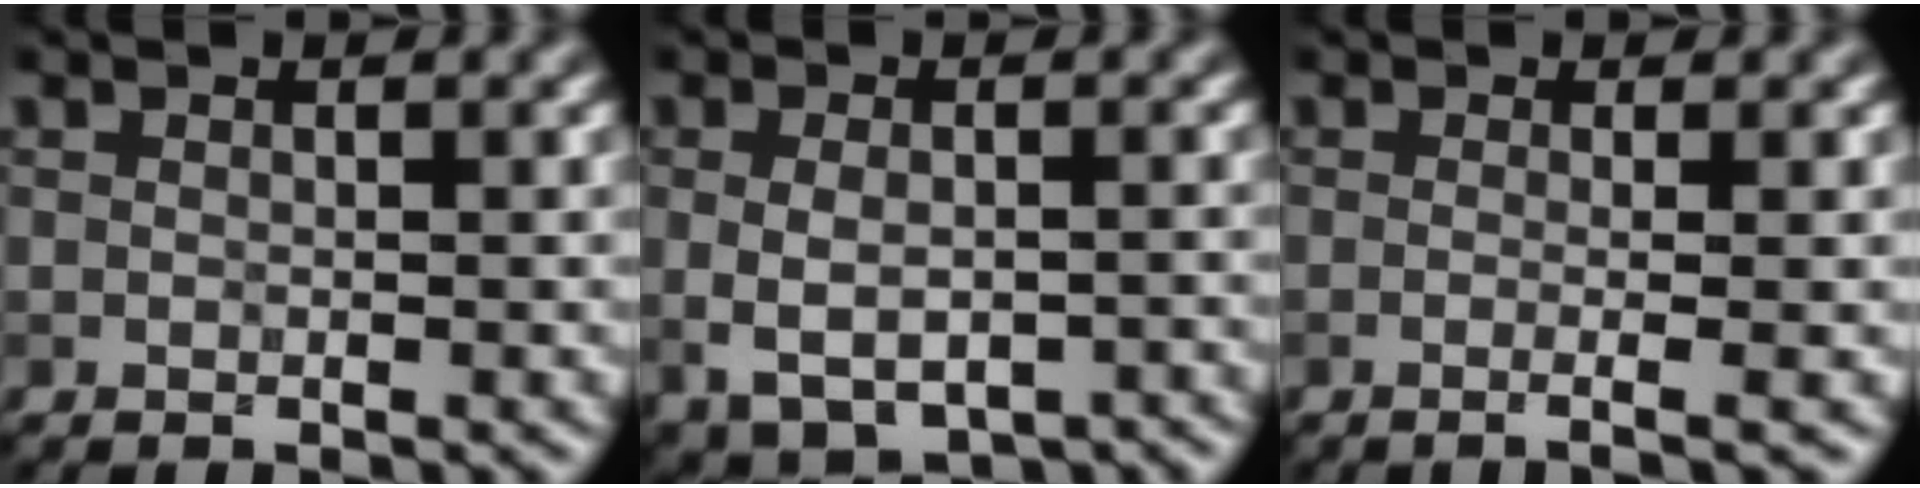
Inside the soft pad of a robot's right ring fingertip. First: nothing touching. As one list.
[{"total": 5.5, "force": [-1.6, 3.4, 4.0], "torque": [-0.070, -0.016, -0.015]}, {"total": 3.2, "force": [0.1, 1.4, 2.9], "torque": [-0.020, 0.002, -0.022]}]